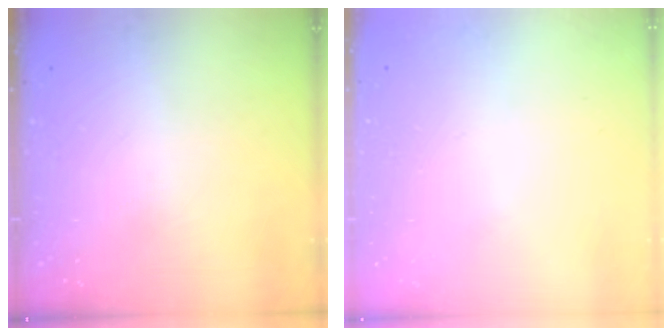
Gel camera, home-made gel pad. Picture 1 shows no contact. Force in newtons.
{"total": 0.0}